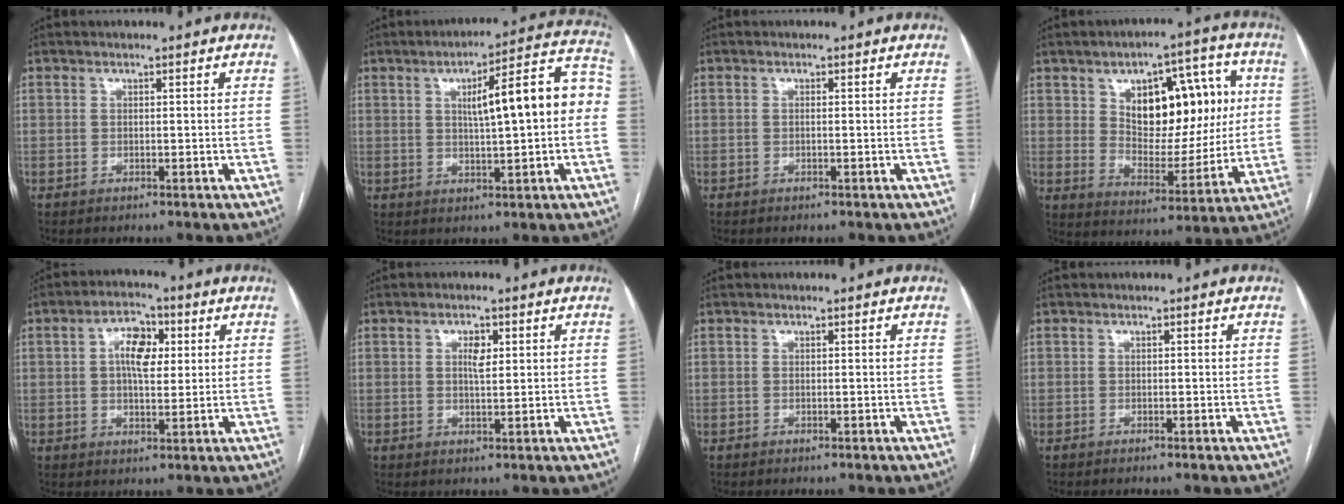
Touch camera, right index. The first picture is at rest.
{"total": 13.3, "force": [1.3, 2.4, 13.0], "torque": [-0.176, 0.044, 0.018]}
{"total": 0.0}
{"total": 16.1, "force": [4.2, 8.3, 13.2], "torque": [-0.178, 0.029, 0.073]}
{"total": 6.9, "force": [1.7, 3.6, 5.7], "torque": [-0.100, 0.018, 0.028]}
{"total": 2.8, "force": [0.8, 1.1, 2.4], "torque": [-0.042, 0.000, 0.014]}
{"total": 0.0}
{"total": 0.0}